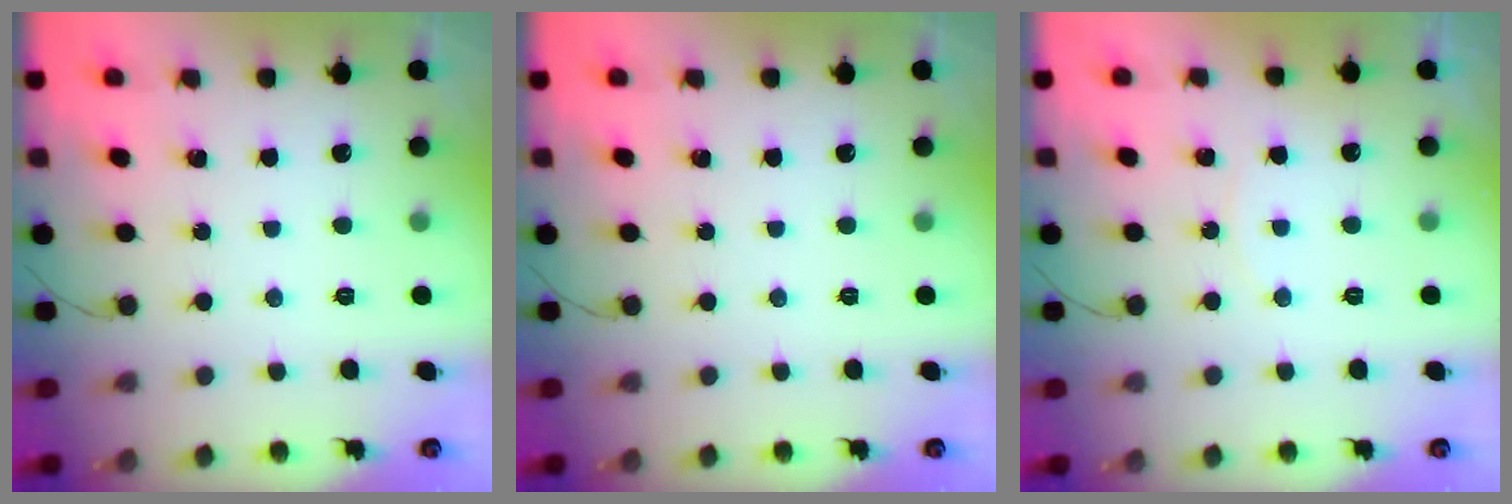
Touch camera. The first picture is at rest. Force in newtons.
{"total": 0.0}
{"total": 2.2, "press": 2.1, "slide": 0.4}